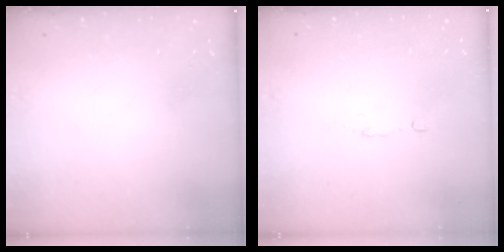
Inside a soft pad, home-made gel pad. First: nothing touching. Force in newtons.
{"total": 2.9, "press": 2.8, "slide": 0.7}